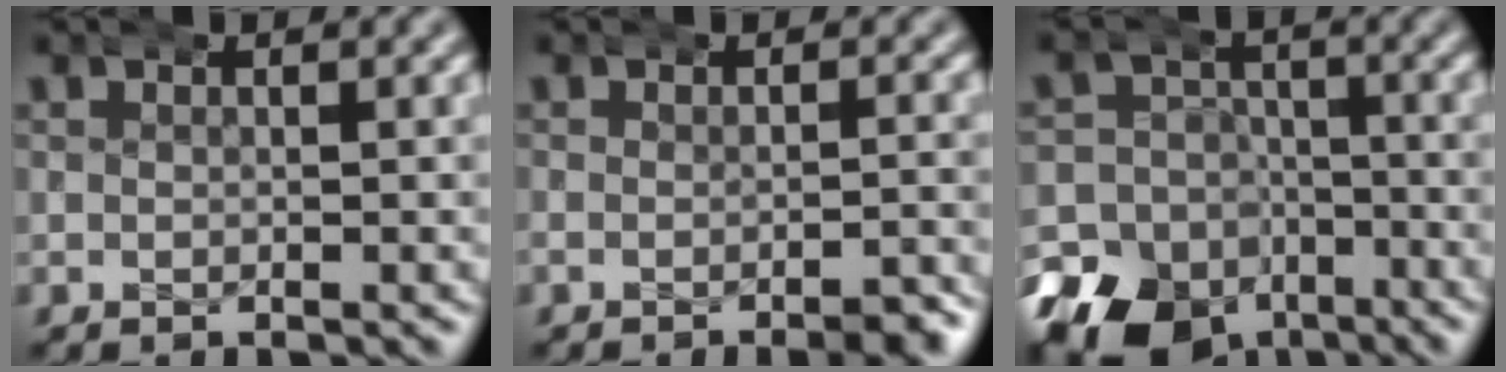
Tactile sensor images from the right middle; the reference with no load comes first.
{"total": 2.3, "force": [-1.9, 0.2, 1.3], "torque": [-0.008, 0.004, -0.036]}
{"total": 15.7, "force": [-9.7, 11.4, 4.8], "torque": [-0.071, -0.060, -0.153]}